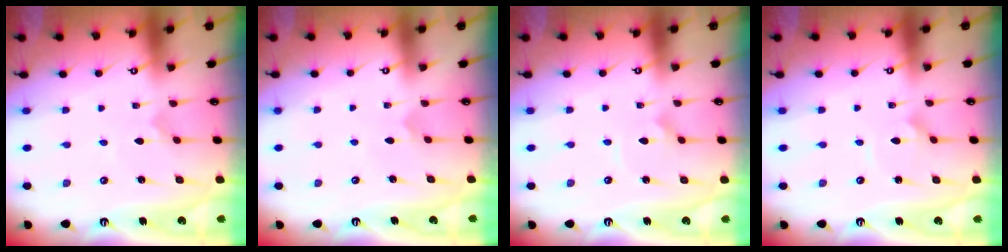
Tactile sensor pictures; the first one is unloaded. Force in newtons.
{"total": 2.3, "press": 2.3, "slide": 0.2}
{"total": 2.8, "press": 2.8, "slide": 0.2}
{"total": 2.4, "press": 2.4, "slide": 0.1}